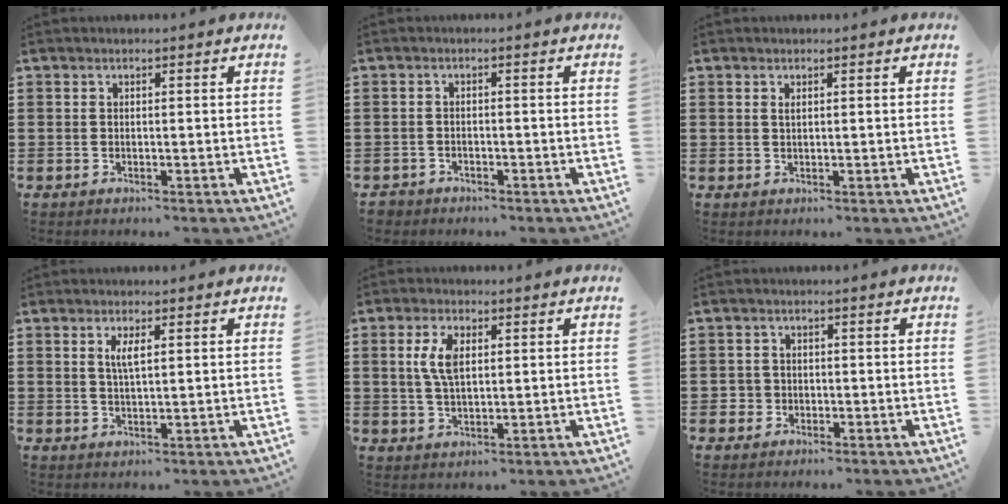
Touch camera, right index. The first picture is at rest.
{"total": 1.3, "force": [-1.2, 0.5, -0.1], "torque": [-0.003, 0.002, -0.028]}
{"total": 0.7, "force": [0.3, 0.3, 0.6], "torque": [-0.013, 0.002, 0.006]}
{"total": 2.8, "force": [1.4, 2.1, 1.2], "torque": [-0.031, 0.009, 0.026]}
{"total": 5.3, "force": [1.2, 2.5, 4.6], "torque": [-0.104, 0.007, 0.017]}
{"total": 2.0, "force": [-0.8, 1.8, 0.3], "torque": [-0.012, 0.002, -0.020]}